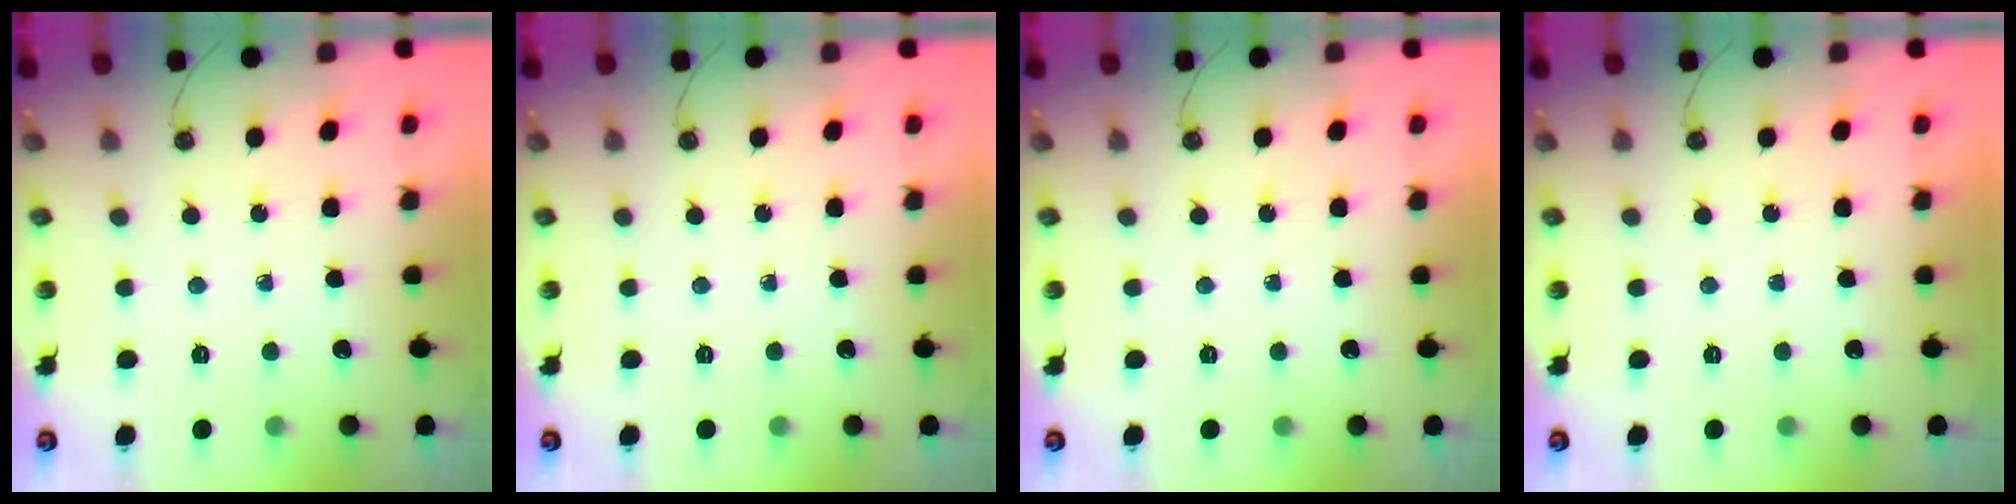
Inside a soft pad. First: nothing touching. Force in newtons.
{"total": 0.0}
{"total": 0.0}
{"total": 0.0}